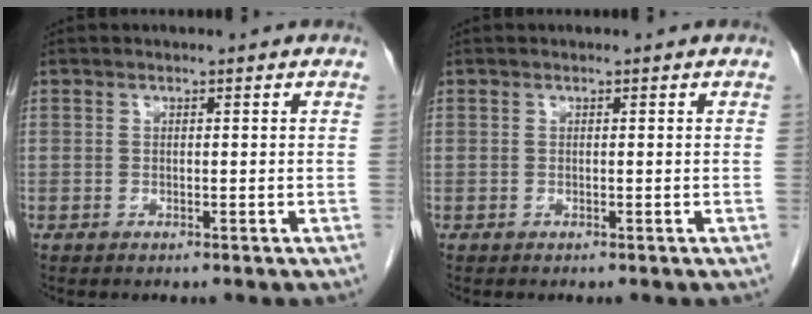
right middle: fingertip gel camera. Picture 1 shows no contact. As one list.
[{"total": 0.0}]